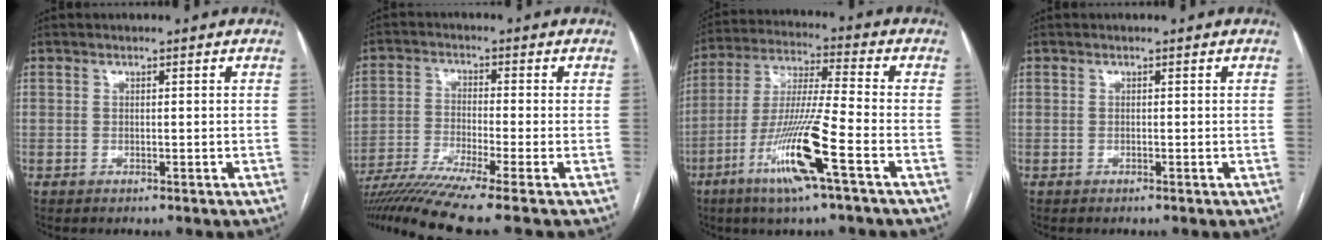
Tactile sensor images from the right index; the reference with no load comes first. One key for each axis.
{"total": 10.3, "fx": -8.1, "fy": -2.0, "fz": 5.9, "tx": -0.099, "ty": -0.032, "tz": -0.142}
{"total": 14.0, "fx": -6.4, "fy": -0.4, "fz": 12.4, "tx": -0.252, "ty": -0.018, "tz": -0.123}
{"total": 0.0}